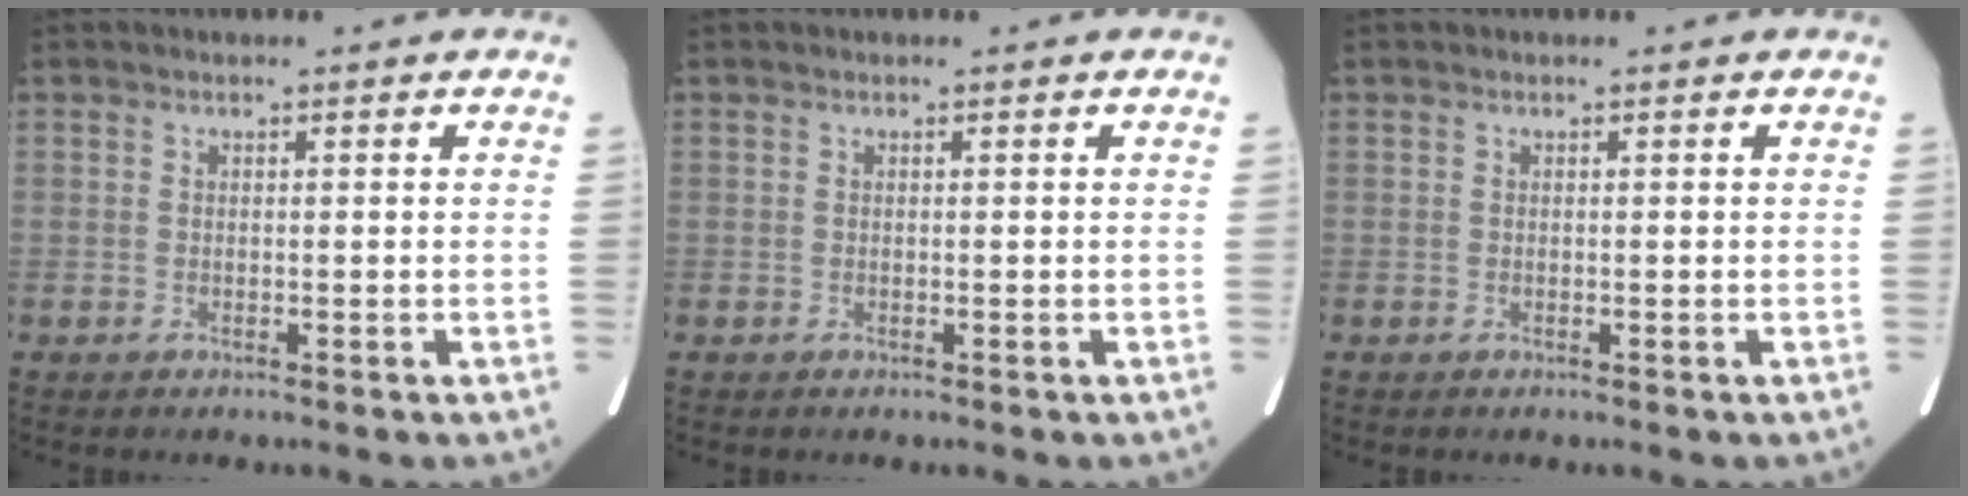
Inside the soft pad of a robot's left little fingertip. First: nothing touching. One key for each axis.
{"total": 0.0}
{"total": 0.0}